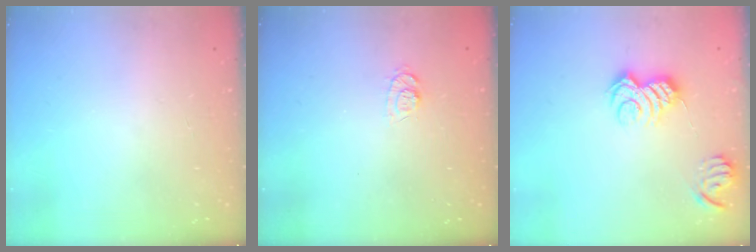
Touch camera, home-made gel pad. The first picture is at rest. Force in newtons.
{"total": 7.2, "press": 7.1, "slide": 1.3}
{"total": 9.4, "press": 9.4, "slide": 0.4}